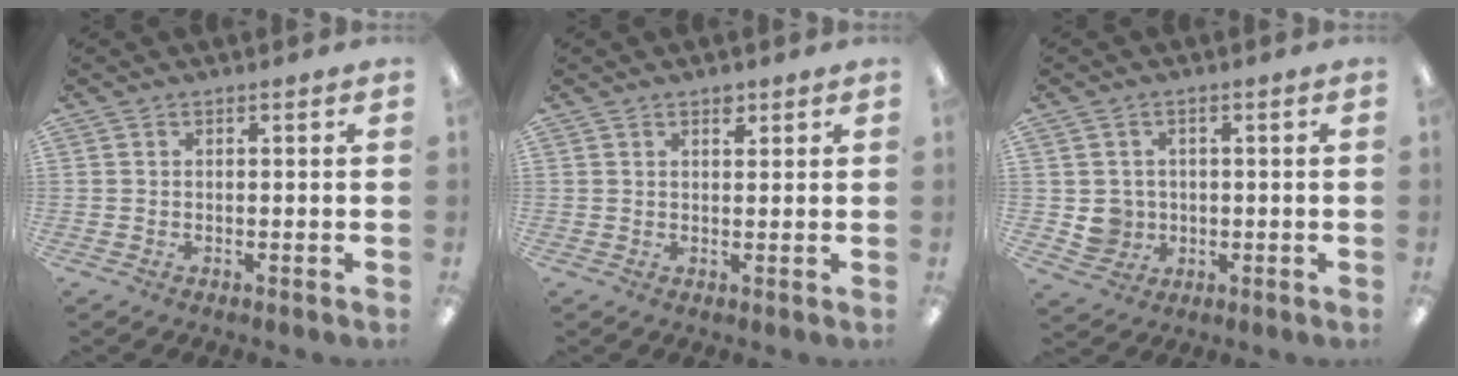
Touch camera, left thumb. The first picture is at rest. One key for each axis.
{"total": 2.2, "fx": 1.6, "fy": 1.0, "fz": 1.1, "tx": -0.008, "ty": -0.007, "tz": 0.025}
{"total": 4.6, "fx": 0.2, "fy": 4.5, "fz": 0.8, "tx": -0.008, "ty": 0.005, "tz": 0.006}